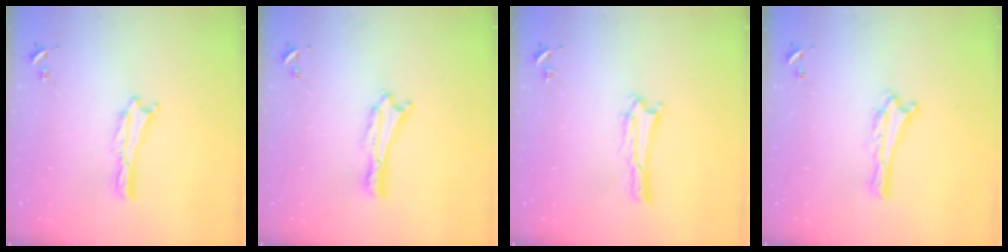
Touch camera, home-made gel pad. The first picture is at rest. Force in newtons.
{"total": 0.7, "press": 0.7, "slide": 0.1}
{"total": 0.8, "press": 0.8, "slide": 0.1}
{"total": 0.0}